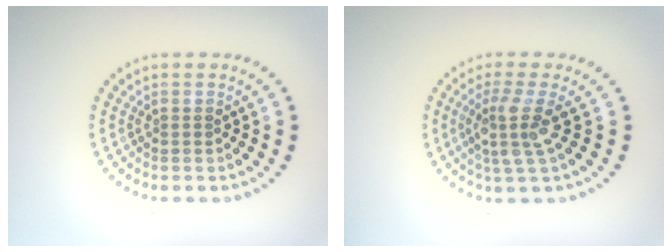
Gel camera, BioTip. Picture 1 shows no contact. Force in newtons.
{"total": 3.2, "press": 2.4, "slide": 2.2}